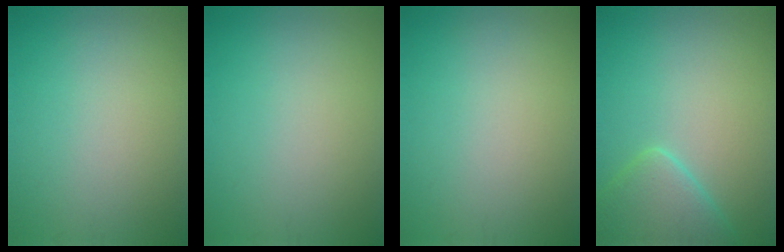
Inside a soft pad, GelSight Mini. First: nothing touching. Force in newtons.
{"total": 0.0}
{"total": 0.0}
{"total": 4.5, "press": 4.4, "slide": 0.3}